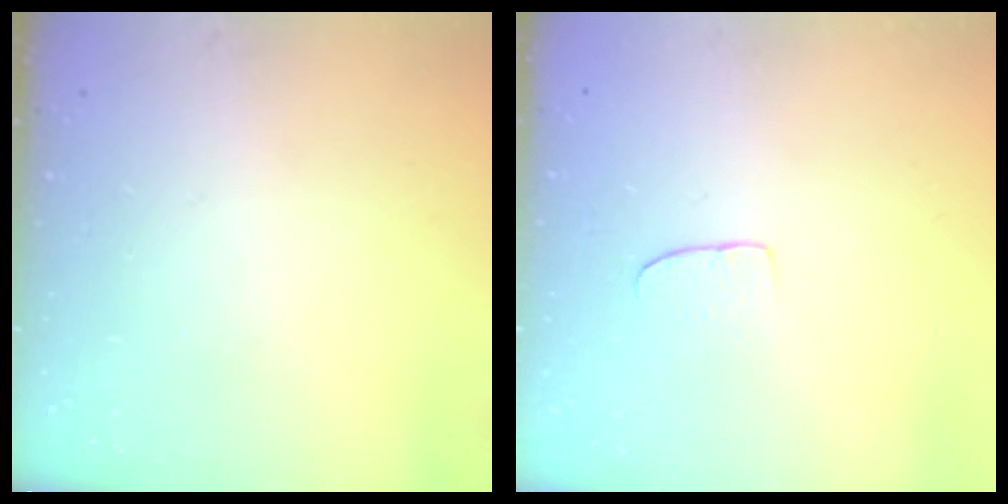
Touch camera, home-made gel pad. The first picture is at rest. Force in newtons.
{"total": 4.2, "press": 4.2, "slide": 0.3}